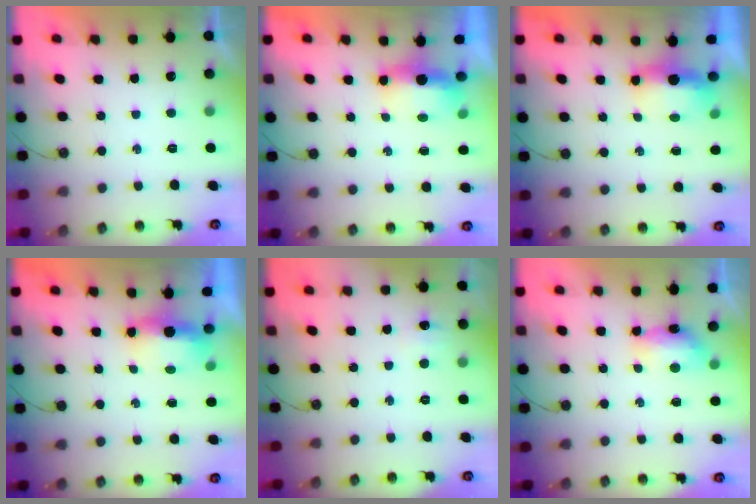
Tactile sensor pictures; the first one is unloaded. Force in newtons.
{"total": 5.7, "press": 5.6, "slide": 0.9}
{"total": 5.7, "press": 5.6, "slide": 0.9}
{"total": 5.6, "press": 5.6, "slide": 0.9}
{"total": 5.4, "press": 5.4, "slide": 0.7}
{"total": 6.0, "press": 5.9, "slide": 0.7}